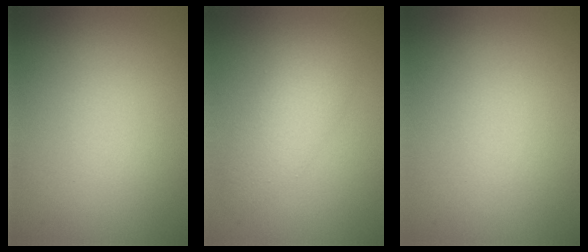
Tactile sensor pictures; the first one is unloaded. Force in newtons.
{"total": 3.6, "press": 3.6, "slide": 0.1}
{"total": 0.0}